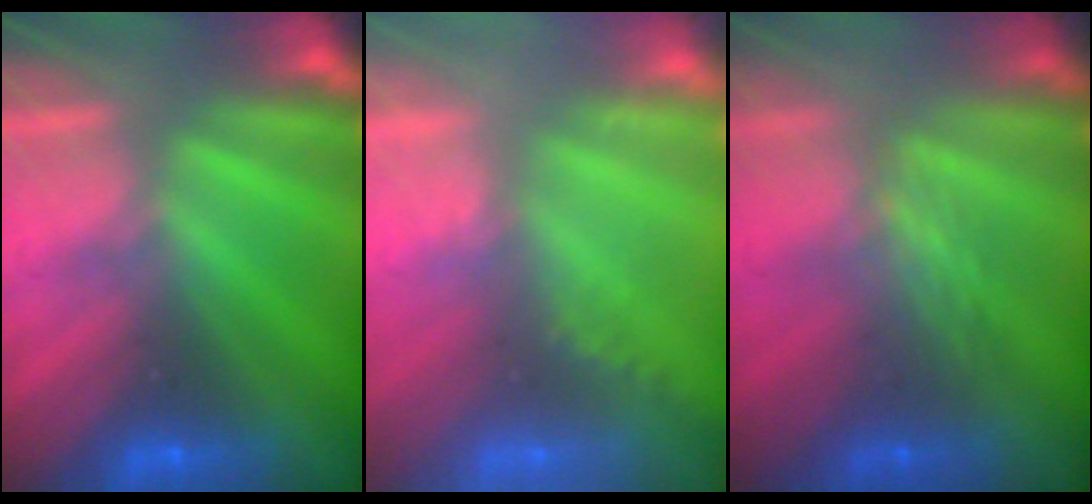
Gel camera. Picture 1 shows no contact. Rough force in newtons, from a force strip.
{"total": 1.1}
{"total": 2.4}